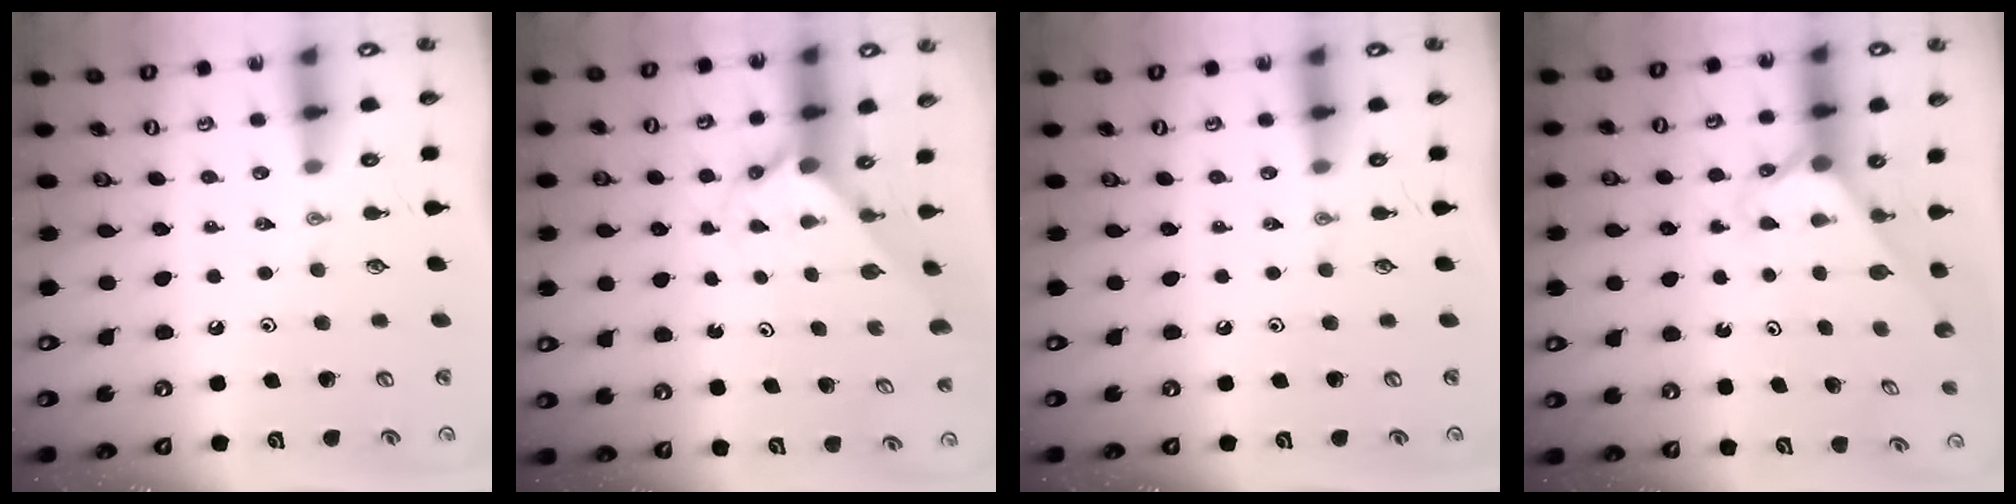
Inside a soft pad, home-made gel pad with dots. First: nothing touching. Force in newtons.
{"total": 1.8, "press": 1.8, "slide": 0.1}
{"total": 0.0}
{"total": 2.3, "press": 2.3, "slide": 0.2}